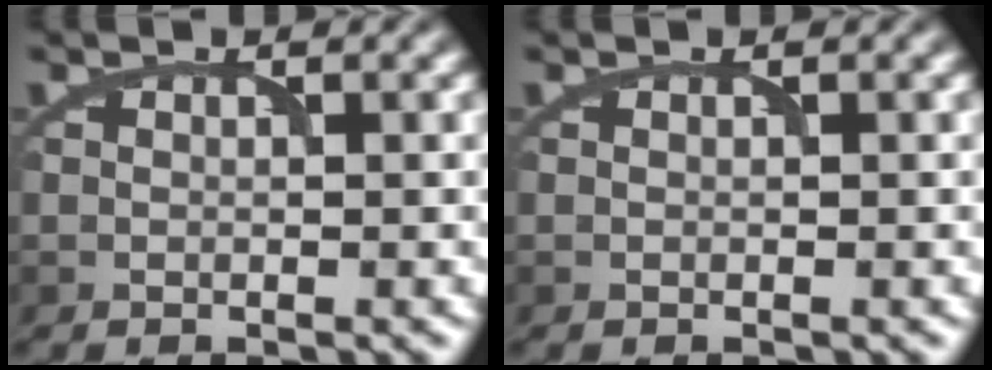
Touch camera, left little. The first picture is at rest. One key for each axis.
{"total": 0.0}